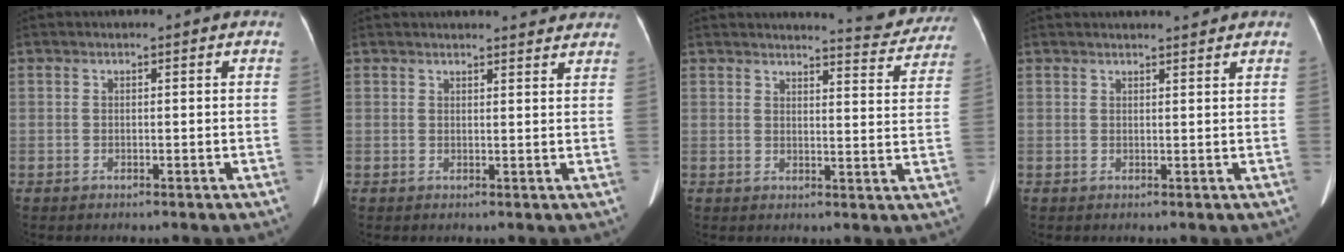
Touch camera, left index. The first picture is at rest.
{"total": 5.7, "force": [5.4, 0.8, 1.5], "torque": [-0.013, 0.006, 0.050]}
{"total": 9.2, "force": [9.0, 1.0, 1.6], "torque": [-0.009, -0.029, 0.091]}
{"total": 3.4, "force": [3.2, 0.1, 1.1], "torque": [-0.017, 0.011, 0.040]}